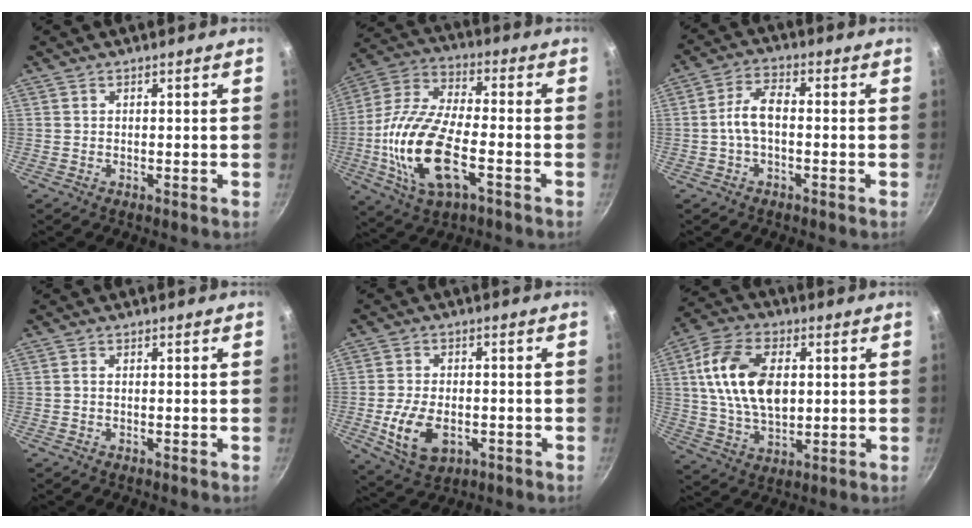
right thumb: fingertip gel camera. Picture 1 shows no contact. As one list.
[{"total": 19.0, "force": [-5.0, 8.4, 16.2], "torque": [-0.325, 0.019, -0.106]}, {"total": 5.9, "force": [-0.9, 3.0, 5.0], "torque": [-0.099, 0.027, -0.024]}, {"total": 0.7, "force": [-0.1, 0.4, 0.6], "torque": [-0.012, 0.004, -0.003]}, {"total": 10.3, "force": [-2.8, 6.4, 7.6], "torque": [-0.135, 0.006, -0.041]}, {"total": 15.9, "force": [2.4, 9.6, 12.4], "torque": [-0.213, 0.001, 0.041]}]